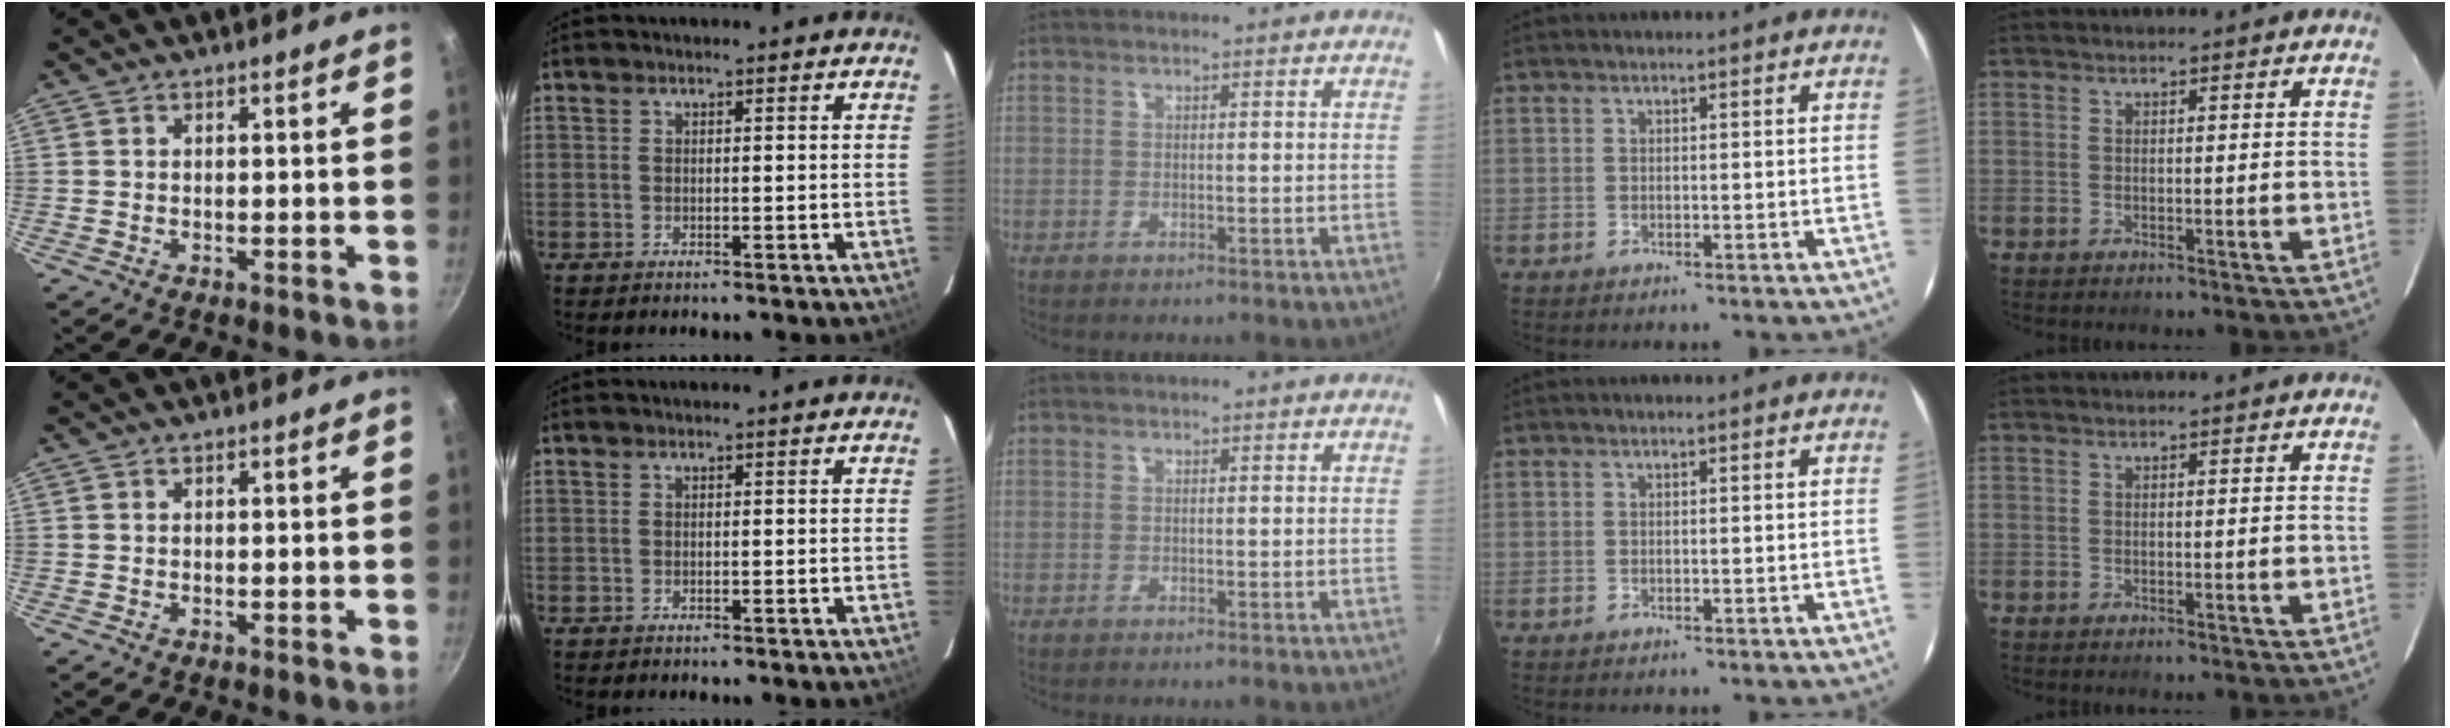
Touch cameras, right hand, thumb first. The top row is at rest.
{}